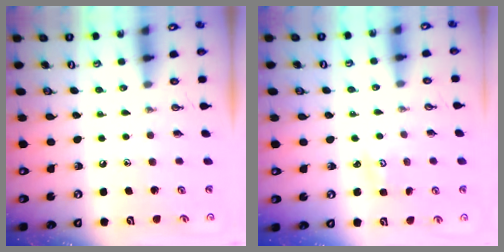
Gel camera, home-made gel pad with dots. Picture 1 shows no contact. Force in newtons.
{"total": 2.1, "press": 2.1, "slide": 0.2}